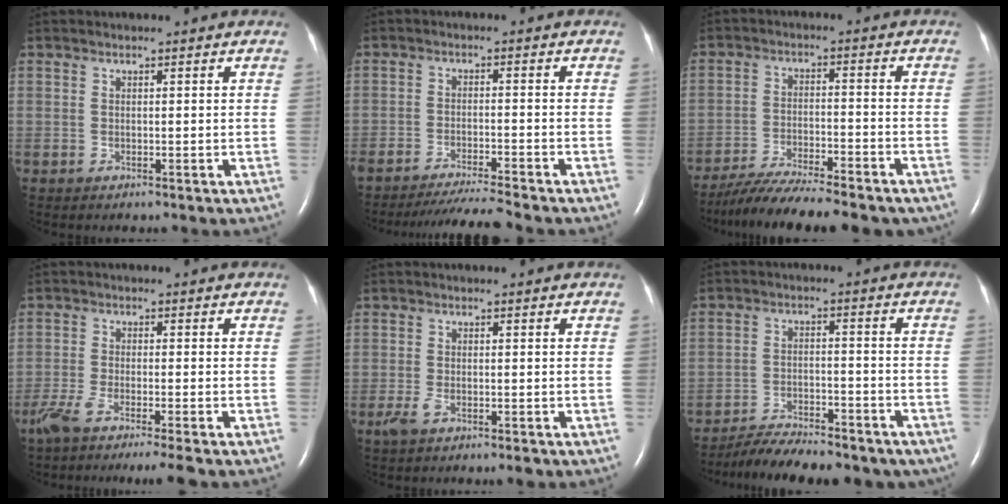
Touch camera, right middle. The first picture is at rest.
{"total": 7.6, "force": [-7.1, -1.2, 2.6], "torque": [-0.037, -0.020, -0.120]}
{"total": 15.2, "force": [-13.1, 2.3, 7.3], "torque": [-0.126, -0.013, -0.202]}
{"total": 7.8, "force": [-6.0, -0.3, 5.0], "torque": [-0.084, -0.017, -0.100]}
{"total": 3.3, "force": [-1.9, 1.0, 2.5], "torque": [-0.056, -0.005, -0.031]}
{"total": 14.0, "force": [-12.2, 3.8, 5.7], "torque": [-0.089, 0.007, -0.174]}